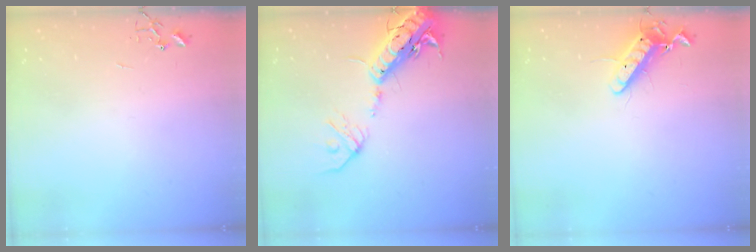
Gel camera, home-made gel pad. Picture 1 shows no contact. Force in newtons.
{"total": 18.7, "press": 18.3, "slide": 3.9}
{"total": 12.1, "press": 12.0, "slide": 1.4}